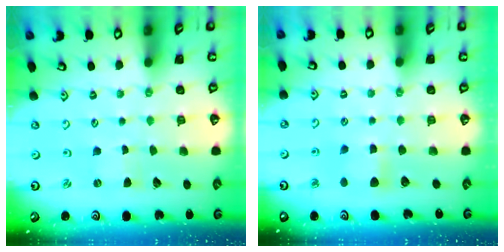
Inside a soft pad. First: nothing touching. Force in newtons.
{"total": 5.4, "press": 5.4, "slide": 0.8}